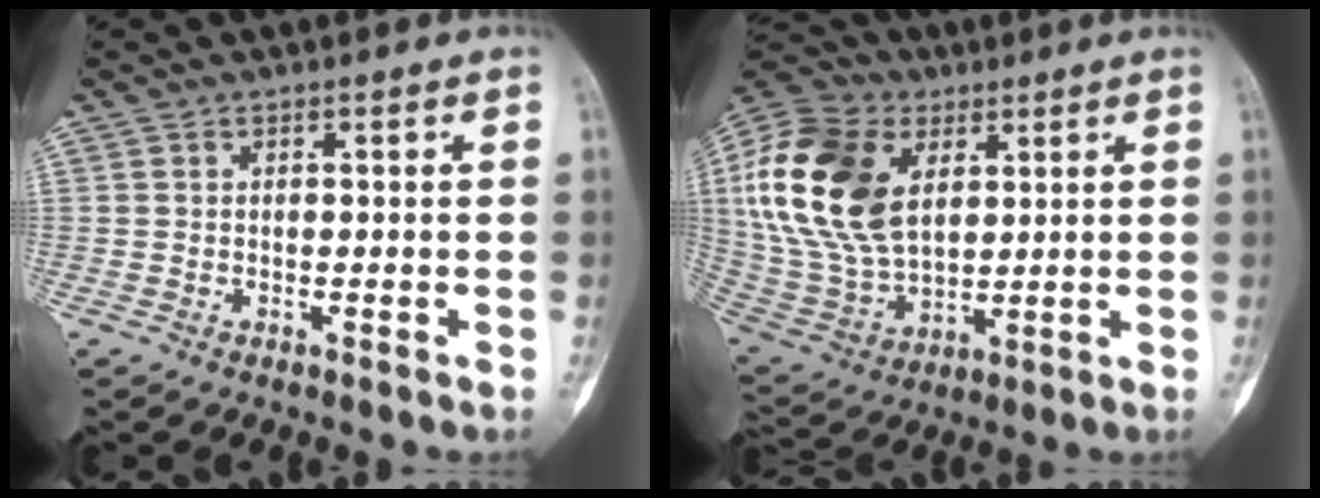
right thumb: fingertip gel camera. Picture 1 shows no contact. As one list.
[{"total": 21.5, "force": [6.0, 13.6, 15.5], "torque": [-0.310, -0.014, 0.112]}]